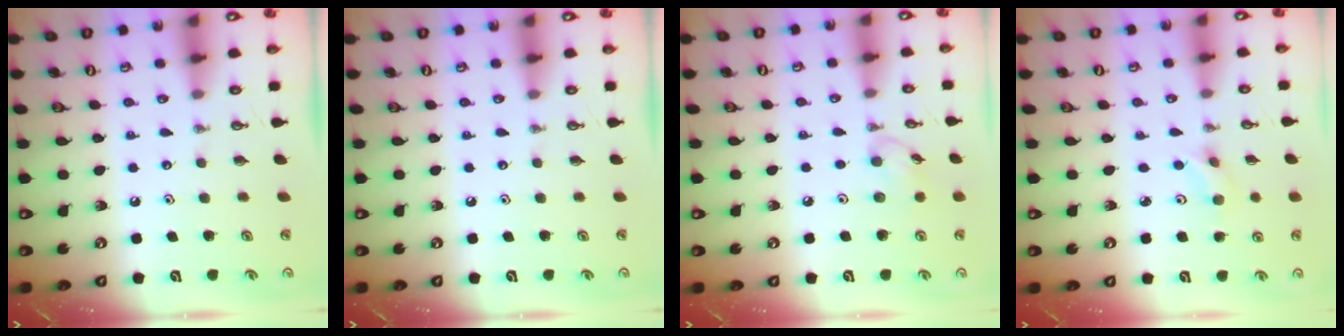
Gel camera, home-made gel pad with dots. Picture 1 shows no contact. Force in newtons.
{"total": 0.0}
{"total": 6.6, "press": 6.6, "slide": 0.8}
{"total": 3.5, "press": 3.4, "slide": 0.8}